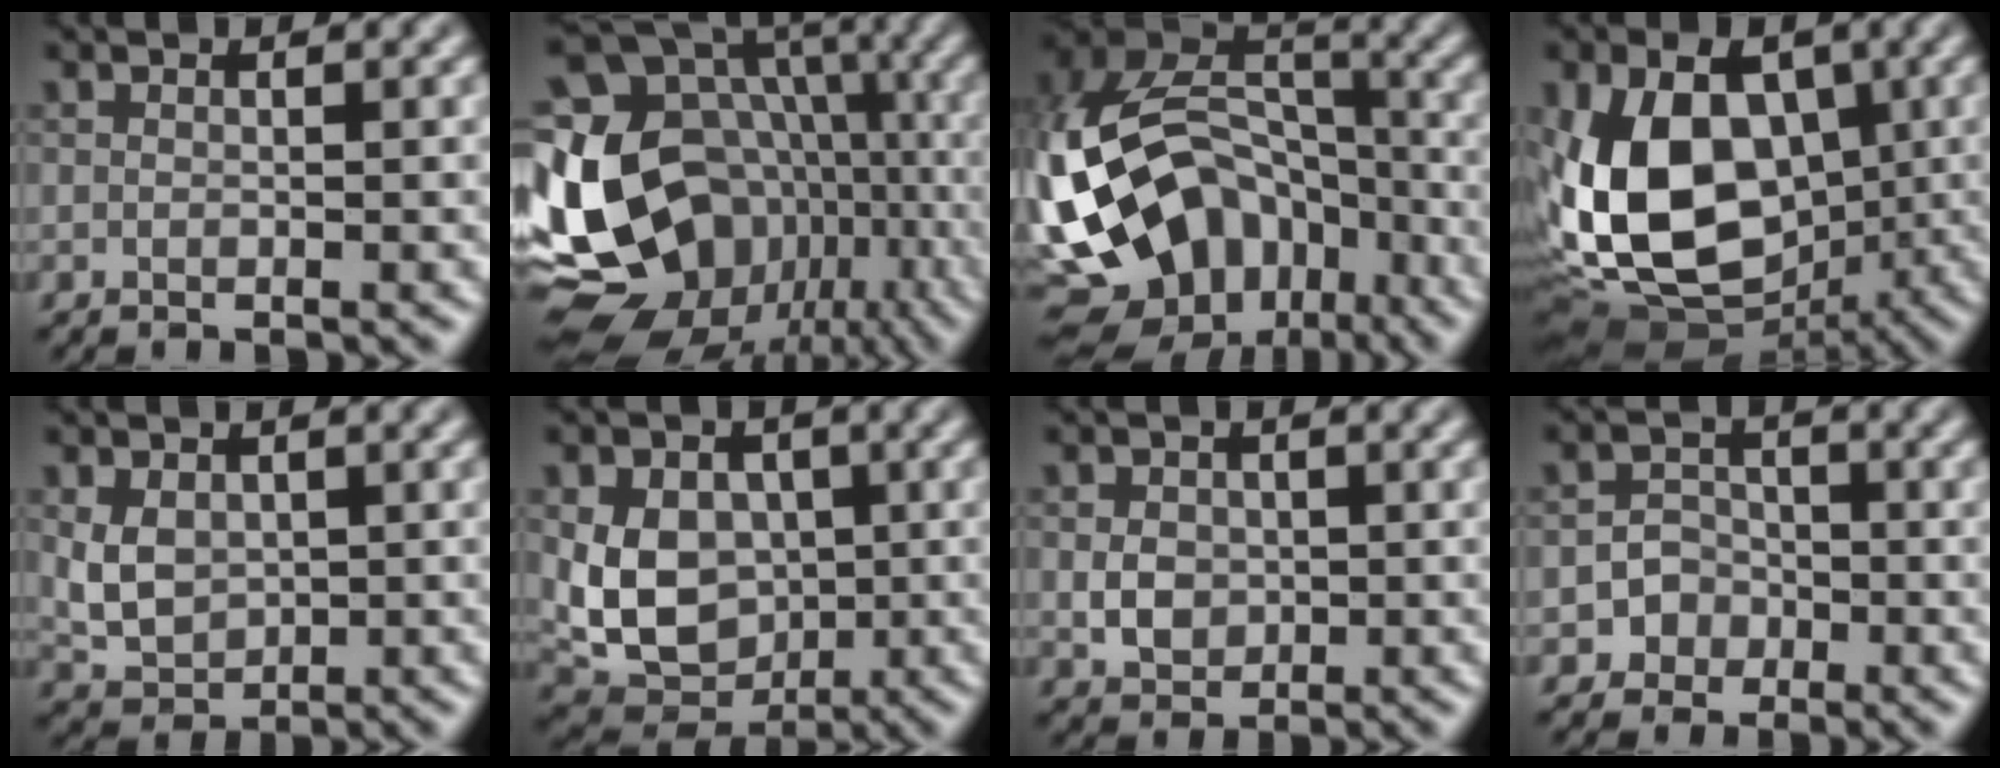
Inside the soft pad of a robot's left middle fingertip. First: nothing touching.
{"total": 19.9, "force": [-4.4, 16.2, 10.6], "torque": [-0.197, 0.013, -0.054]}
{"total": 16.2, "force": [-6.6, 11.5, 9.4], "torque": [-0.197, 0.012, -0.110]}
{"total": 14.3, "force": [-1.0, 9.7, 10.5], "torque": [-0.206, -0.006, -0.027]}
{"total": 3.4, "force": [0.4, 2.6, 2.2], "torque": [-0.047, -0.005, 0.011]}
{"total": 7.2, "force": [0.1, 5.6, 4.5], "torque": [-0.090, -0.012, 0.003]}
{"total": 2.4, "force": [-0.2, 2.0, 1.3], "torque": [-0.024, 0.000, -0.007]}
{"total": 2.5, "force": [-1.2, 2.2, 0.3], "torque": [0.018, 0.013, -0.029]}